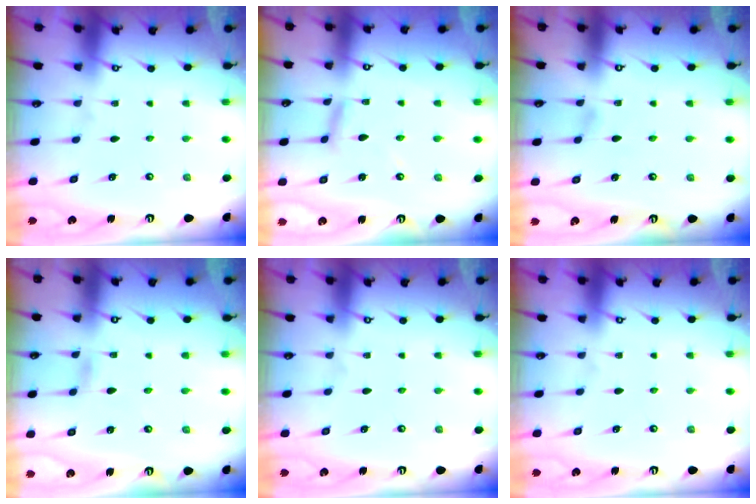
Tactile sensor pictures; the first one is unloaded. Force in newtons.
{"total": 6.5, "press": 6.5, "slide": 0.4}
{"total": 2.4, "press": 2.4, "slide": 0.3}
{"total": 2.4, "press": 2.3, "slide": 0.3}
{"total": 0.0}
{"total": 0.0}